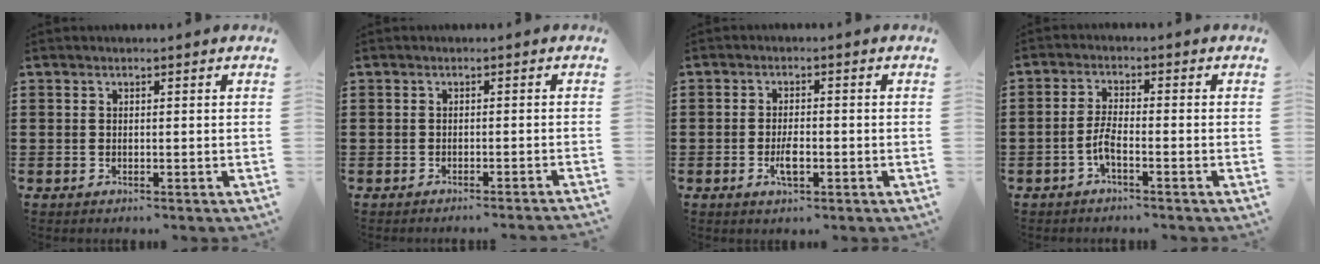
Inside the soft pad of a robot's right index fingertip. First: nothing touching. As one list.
[{"total": 1.4, "force": [-1.3, -0.4, 0.2], "torque": [-0.004, 0.000, -0.025]}, {"total": 3.4, "force": [-1.0, 1.3, 2.9], "torque": [-0.057, 0.002, -0.019]}, {"total": 3.6, "force": [-1.9, 0.7, 3.0], "torque": [-0.074, -0.002, -0.043]}]